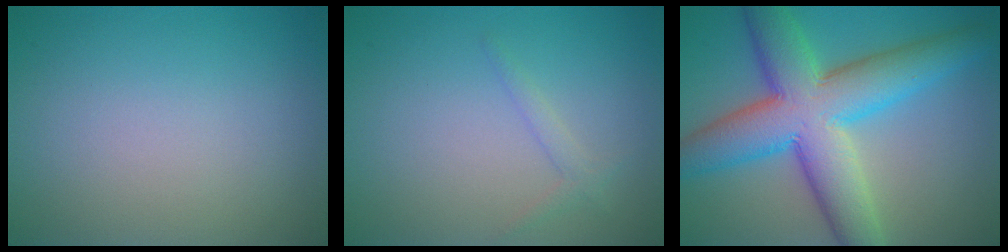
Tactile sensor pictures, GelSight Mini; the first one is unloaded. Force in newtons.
{"total": 1.1, "press": 1.1, "slide": 0.1}
{"total": 11.0, "press": 11.0, "slide": 0.2}